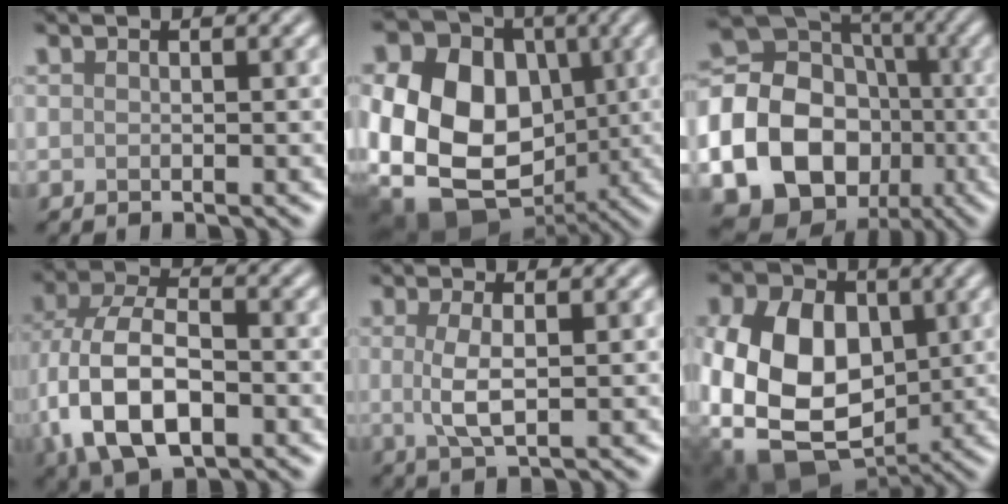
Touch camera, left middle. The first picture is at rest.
{"total": 17.6, "force": [-1.5, 14.0, 10.5], "torque": [-0.204, -0.004, -0.056]}
{"total": 24.4, "force": [-6.8, 21.5, 9.3], "torque": [-0.230, -0.033, -0.152]}
{"total": 10.6, "force": [-2.9, 6.3, 8.0], "torque": [-0.182, -0.007, -0.066]}
{"total": 3.0, "force": [0.2, 0.9, 2.8], "torque": [-0.065, -0.001, 0.003]}
{"total": 16.1, "force": [-0.4, 12.4, 10.3], "torque": [-0.197, -0.018, -0.025]}